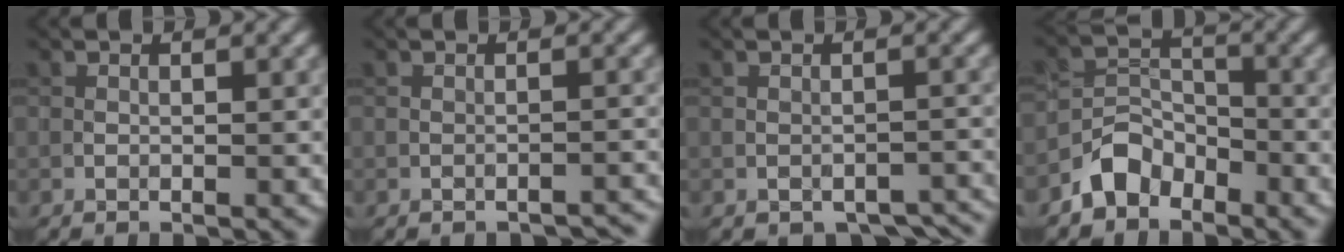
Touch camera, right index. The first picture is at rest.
{"total": 1.7, "force": [-1.6, 0.3, 0.2], "torque": [0.007, 0.007, -0.022]}
{"total": 3.1, "force": [-2.3, 1.6, 1.4], "torque": [-0.017, -0.004, -0.023]}
{"total": 3.5, "force": [-2.6, 2.2, 0.9], "torque": [-0.009, 0.009, -0.055]}